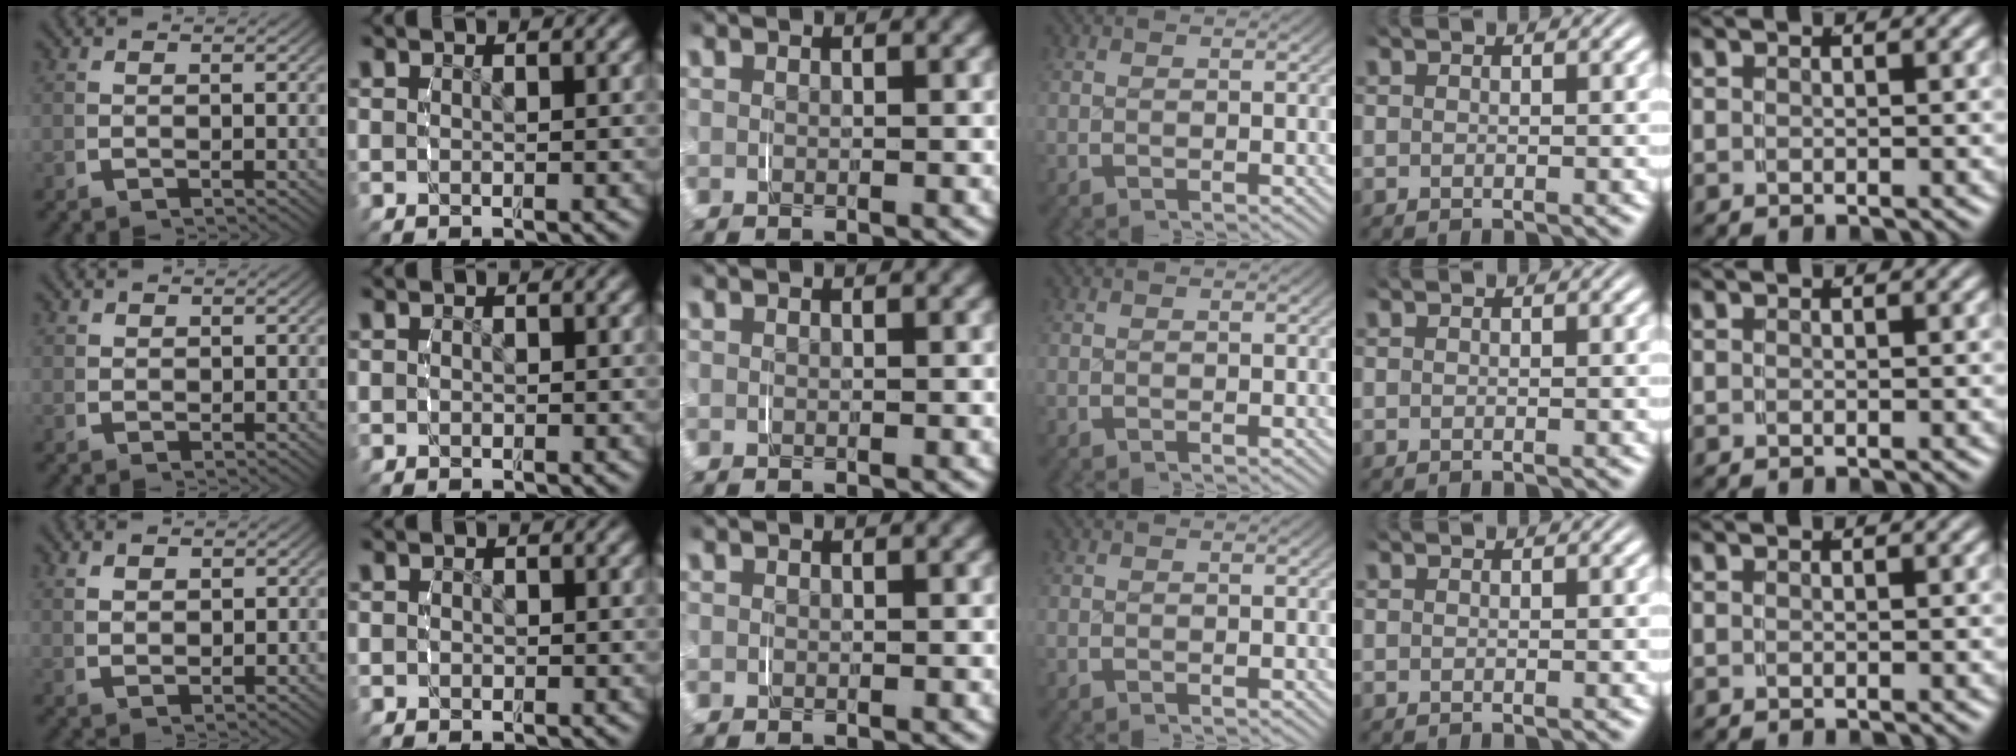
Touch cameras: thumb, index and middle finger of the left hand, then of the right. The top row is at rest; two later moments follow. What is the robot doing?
{"motion": "grasp_and_lifting", "object": "scarf"}